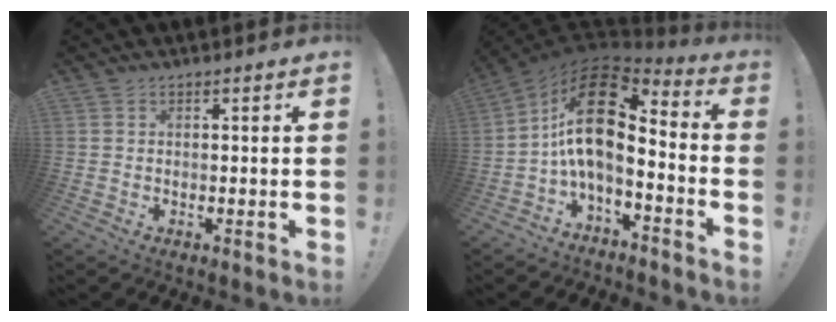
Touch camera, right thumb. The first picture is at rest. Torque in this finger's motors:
{"motor_torque": [2.75, 2.27, 1.64, -1.13, 0.22]}